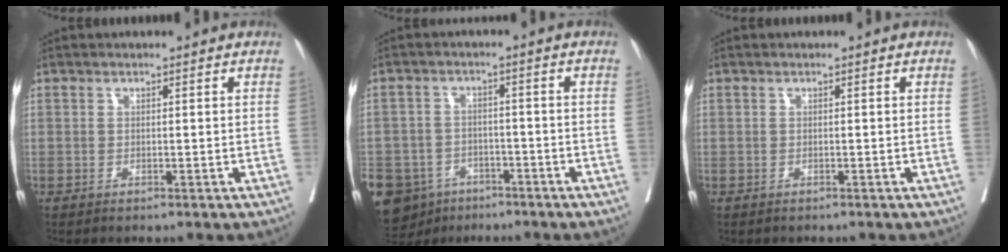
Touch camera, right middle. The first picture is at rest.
{"total": 15.9, "force": [-9.8, 11.2, 5.6], "torque": [-0.163, -0.003, -0.138]}
{"total": 0.8, "force": [-0.7, 0.5, 0.0], "torque": [-0.011, 0.000, -0.010]}